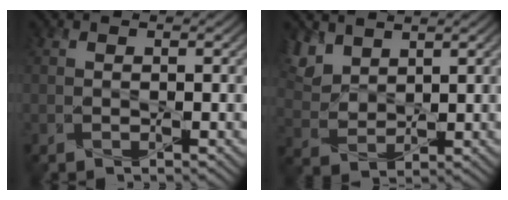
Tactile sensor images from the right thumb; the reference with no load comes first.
{"total": 5.7, "force": [3.7, 3.2, 2.8], "torque": [-0.088, -0.001, 0.081]}